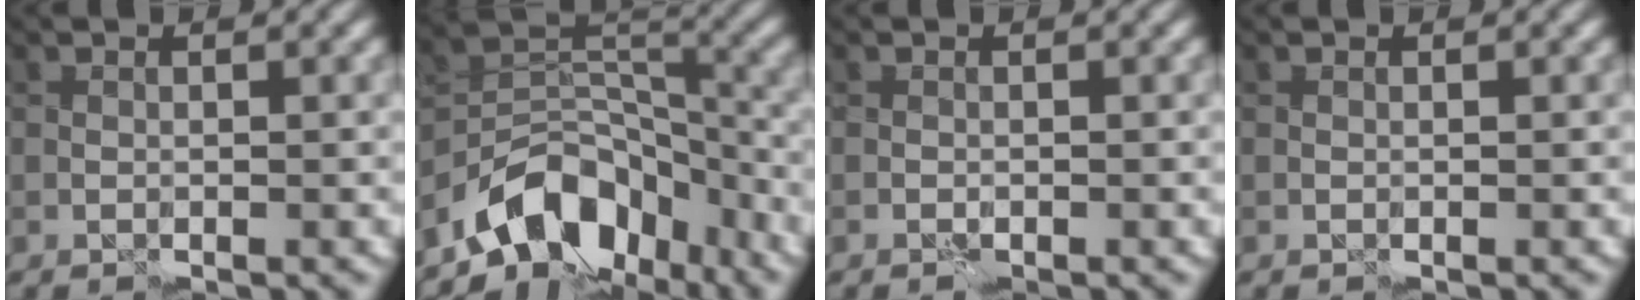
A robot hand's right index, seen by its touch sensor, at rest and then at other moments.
{"total": 9.1, "force": [-6.1, 5.5, 4.0], "torque": [-0.035, -0.002, -0.109]}
{"total": 0.0}
{"total": 0.0}